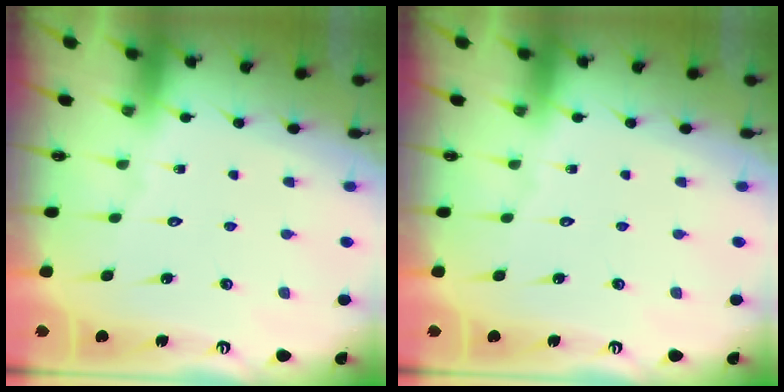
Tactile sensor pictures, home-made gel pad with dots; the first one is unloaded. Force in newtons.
{"total": 0.0}